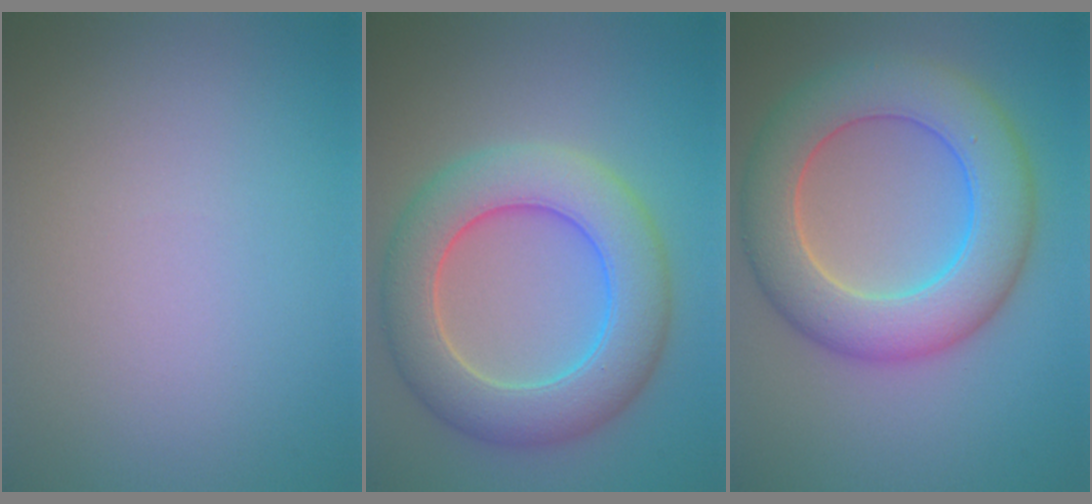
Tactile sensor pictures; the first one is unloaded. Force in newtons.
{"total": 8.2, "press": 8.2, "slide": 0.4}
{"total": 9.0, "press": 9.0, "slide": 0.7}